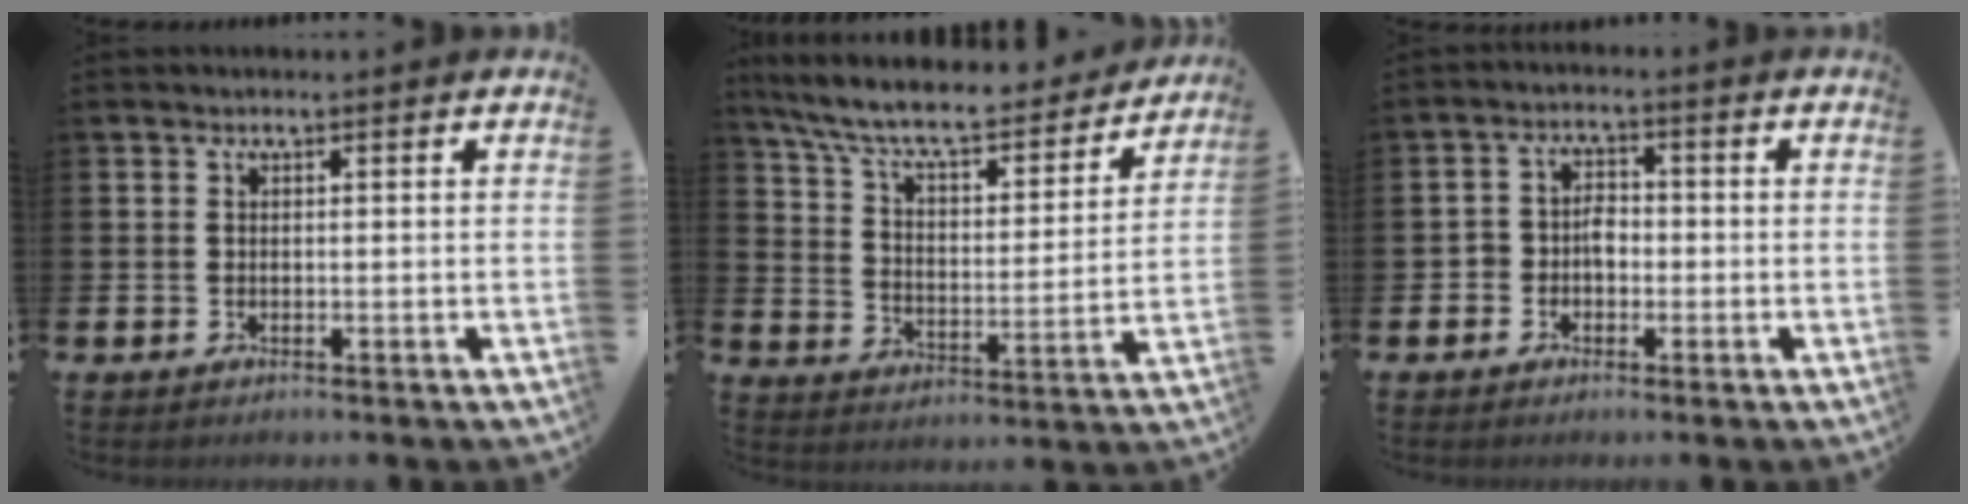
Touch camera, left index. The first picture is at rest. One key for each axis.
{"total": 9.0, "fx": 8.1, "fy": 1.7, "fz": 3.4, "tx": -0.100, "ty": -0.058, "tz": 0.136}
{"total": 2.8, "fx": -1.3, "fy": 2.2, "fz": 1.2, "tx": -0.024, "ty": 0.009, "tz": -0.031}